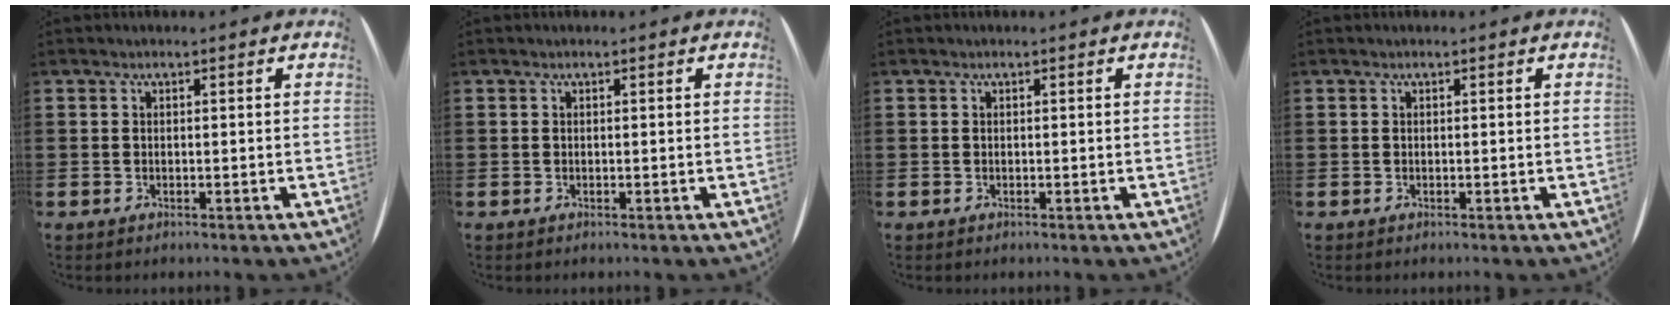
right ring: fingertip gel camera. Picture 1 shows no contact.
{"total": 0.0}
{"total": 0.0}
{"total": 0.0}